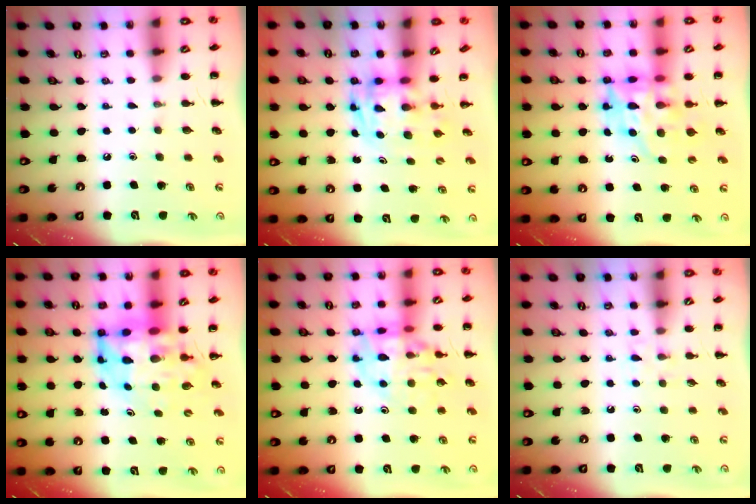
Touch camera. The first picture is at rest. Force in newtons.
{"total": 2.7, "press": 2.6, "slide": 0.5}
{"total": 11.4, "press": 10.9, "slide": 3.4}
{"total": 9.5, "press": 9.1, "slide": 2.8}
{"total": 15.6, "press": 15.4, "slide": 2.2}
{"total": 2.2, "press": 2.0, "slide": 1.0}